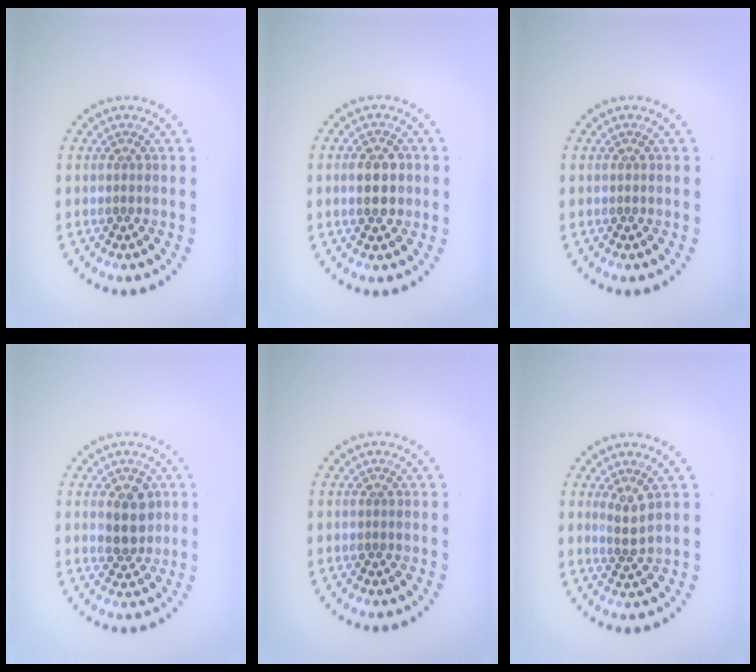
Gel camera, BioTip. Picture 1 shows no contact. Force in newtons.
{"total": 3.0, "press": 3.0, "slide": 0.1}
{"total": 0.0}
{"total": 2.8, "press": 2.8, "slide": 0.5}
{"total": 0.0}
{"total": 1.8, "press": 1.3, "slide": 1.3}